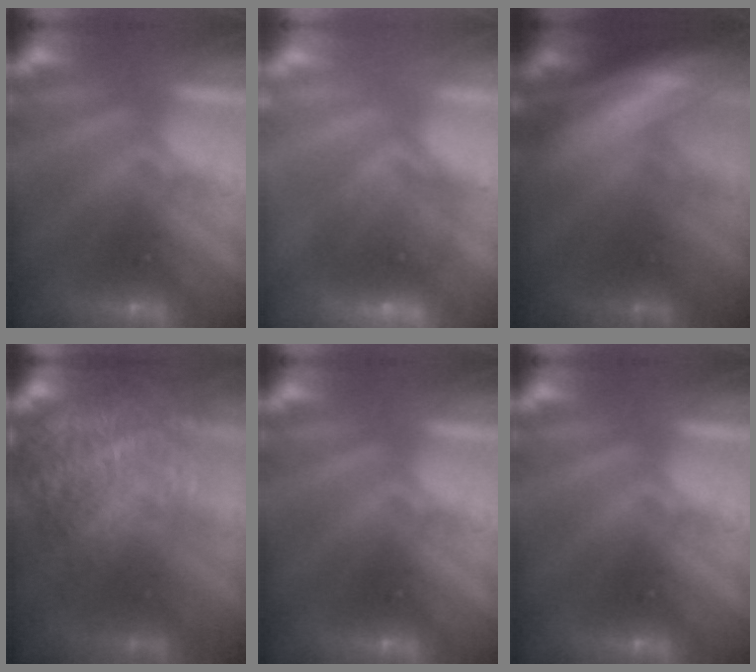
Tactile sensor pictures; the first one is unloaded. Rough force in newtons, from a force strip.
{"total": 7.2}
{"total": 8.2}
{"total": 7.4}
{"total": 0.0}
{"total": 0.0}